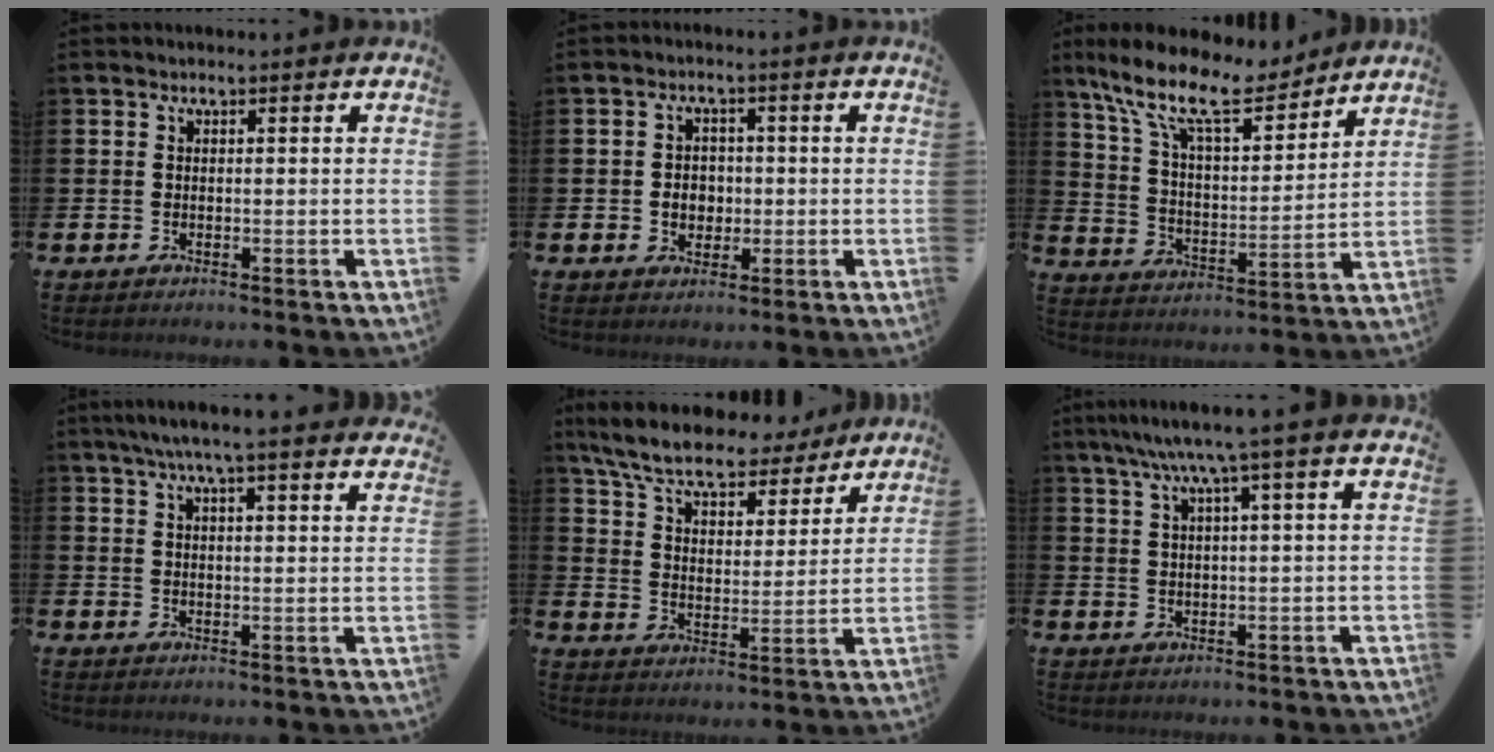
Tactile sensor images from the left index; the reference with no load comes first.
{"total": 3.0, "force": [-0.3, 2.6, 1.5], "torque": [-0.013, 0.001, -0.015]}
{"total": 12.8, "force": [10.7, 3.9, 6.0], "torque": [-0.153, -0.059, 0.186]}
{"total": 5.9, "force": [5.4, -0.1, 2.3], "torque": [-0.060, -0.017, 0.097]}
{"total": 8.4, "force": [7.6, 2.0, 3.0], "torque": [-0.087, -0.050, 0.130]}
{"total": 5.6, "force": [4.5, -0.4, 3.4], "torque": [-0.088, -0.007, 0.076]}